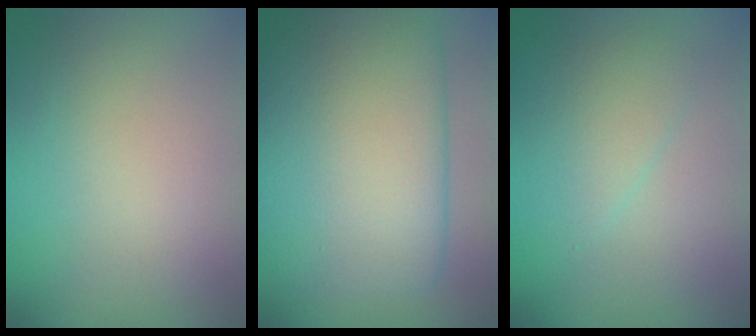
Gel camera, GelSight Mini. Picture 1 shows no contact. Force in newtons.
{"total": 12.1, "press": 12.1, "slide": 0.3}
{"total": 2.3, "press": 2.3, "slide": 0.1}